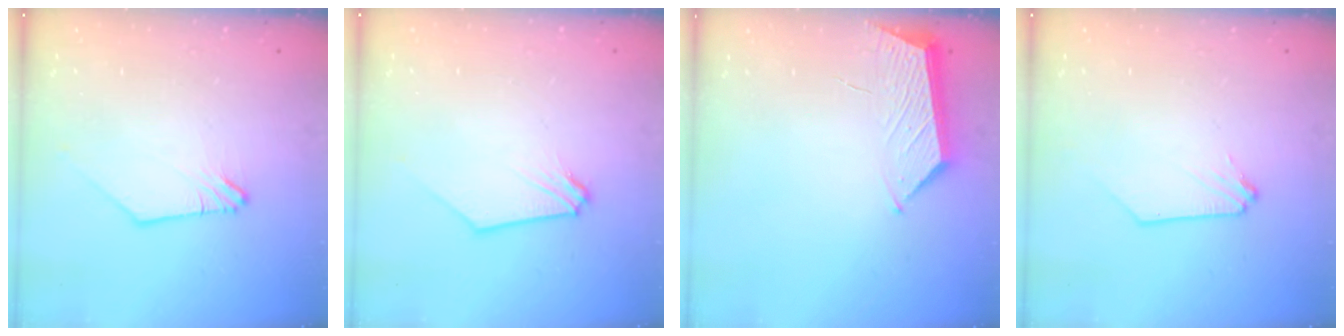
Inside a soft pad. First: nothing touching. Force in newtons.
{"total": 0.9, "press": 0.9, "slide": 0.1}
{"total": 5.3, "press": 5.3, "slide": 0.6}
{"total": 0.0}